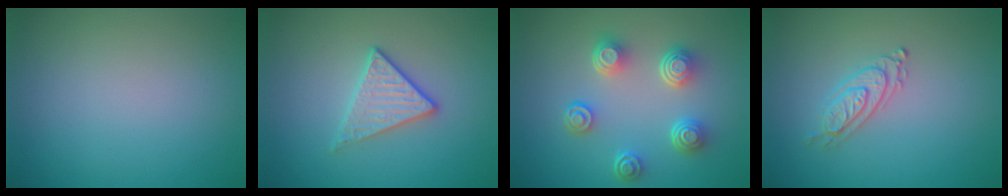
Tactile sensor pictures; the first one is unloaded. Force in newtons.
{"total": 2.9, "press": 2.6, "slide": 1.2}
{"total": 5.0, "press": 3.5, "slide": 3.5}
{"total": 2.2, "press": 2.0, "slide": 0.8}